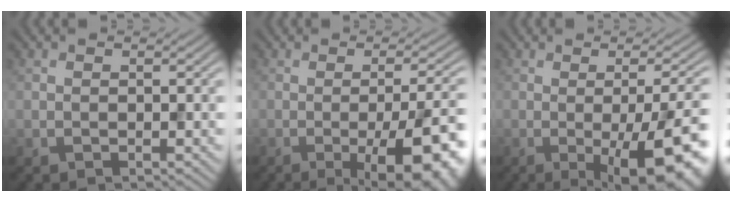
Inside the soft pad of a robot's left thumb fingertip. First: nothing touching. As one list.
[{"total": 12.7, "force": [-4.1, 3.8, 11.4], "torque": [-0.123, -0.001, -0.058]}, {"total": 13.0, "force": [-3.1, 3.9, 12.0], "torque": [-0.131, -0.004, -0.040]}]